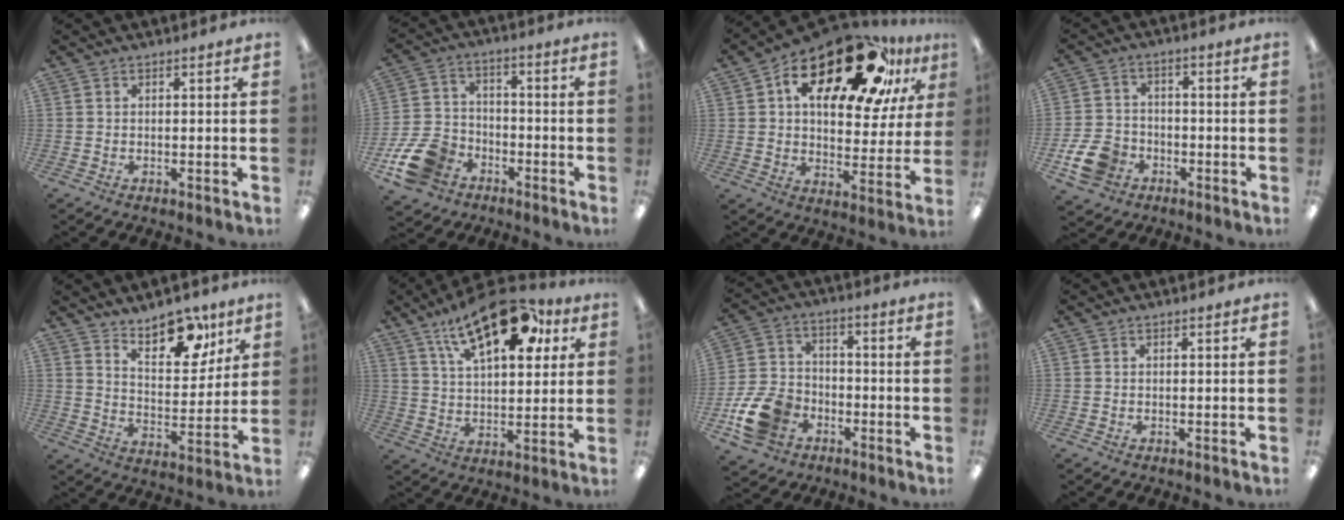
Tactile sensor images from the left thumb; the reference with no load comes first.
{"total": 12.6, "force": [-6.9, 8.8, 5.8], "torque": [-0.133, 0.049, -0.125]}
{"total": 24.9, "force": [14.7, 11.5, 16.5], "torque": [-0.260, -0.074, 0.245]}
{"total": 9.5, "force": [-4.2, 7.2, 4.6], "torque": [-0.106, 0.030, -0.074]}
{"total": 14.0, "force": [10.5, 6.4, 6.6], "torque": [-0.073, -0.070, 0.184]}
{"total": 20.2, "force": [11.7, 9.4, 13.6], "torque": [-0.200, -0.051, 0.193]}
{"total": 13.0, "force": [-6.1, 9.5, 6.6], "torque": [-0.151, 0.043, -0.108]}
{"total": 0.0}